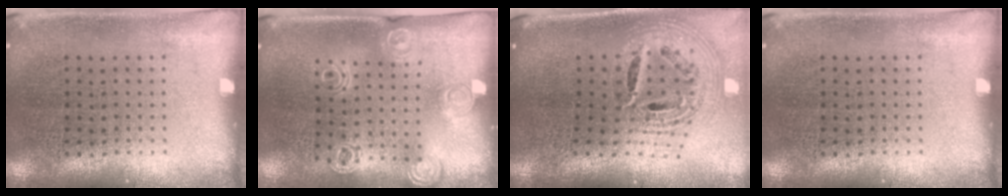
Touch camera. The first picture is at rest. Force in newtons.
{"total": 1.4, "press": 1.4, "slide": 0.1}
{"total": 2.2, "press": 1.6, "slide": 1.6}
{"total": 0.0}